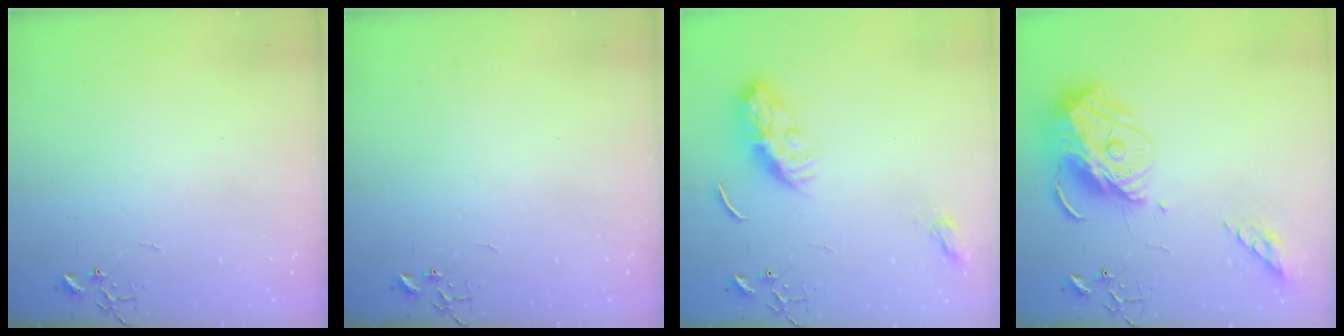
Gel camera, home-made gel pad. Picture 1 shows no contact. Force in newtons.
{"total": 0.0}
{"total": 10.8, "press": 10.8, "slide": 0.2}
{"total": 15.0, "press": 14.9, "slide": 1.3}